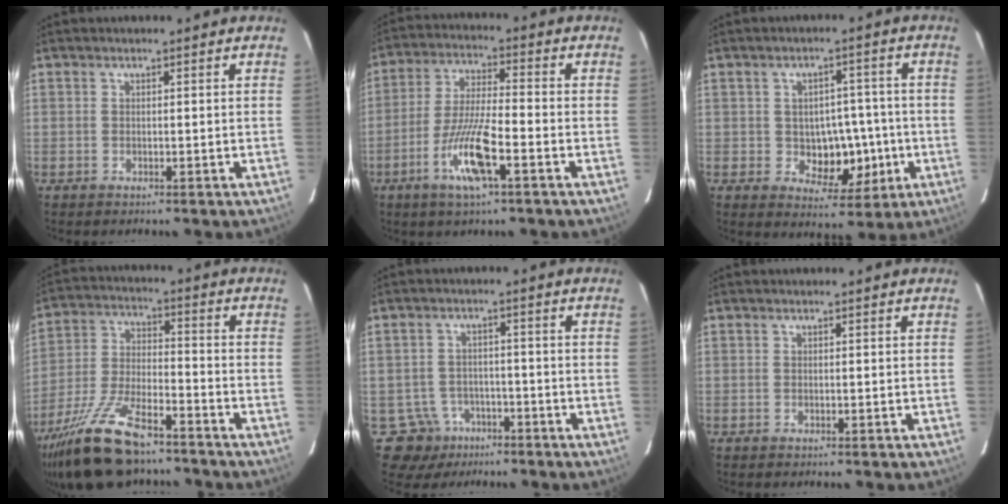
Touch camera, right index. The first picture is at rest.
{"total": 10.5, "force": [-4.6, 1.2, 9.3], "torque": [-0.183, -0.011, -0.086]}
{"total": 7.7, "force": [-1.1, 5.2, 5.7], "torque": [-0.069, 0.012, -0.003]}
{"total": 15.0, "force": [-11.4, 3.6, 9.0], "torque": [-0.192, -0.017, -0.211]}
{"total": 6.8, "force": [-3.7, 5.7, 0.2], "torque": [-0.003, 0.008, -0.050]}
{"total": 0.0}